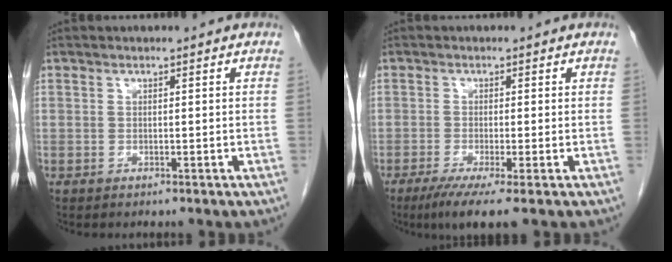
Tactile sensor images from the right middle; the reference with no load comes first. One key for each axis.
{"total": 5.3, "fx": -3.2, "fy": 0.1, "fz": 4.2, "tx": -0.068, "ty": -0.016, "tz": -0.056}